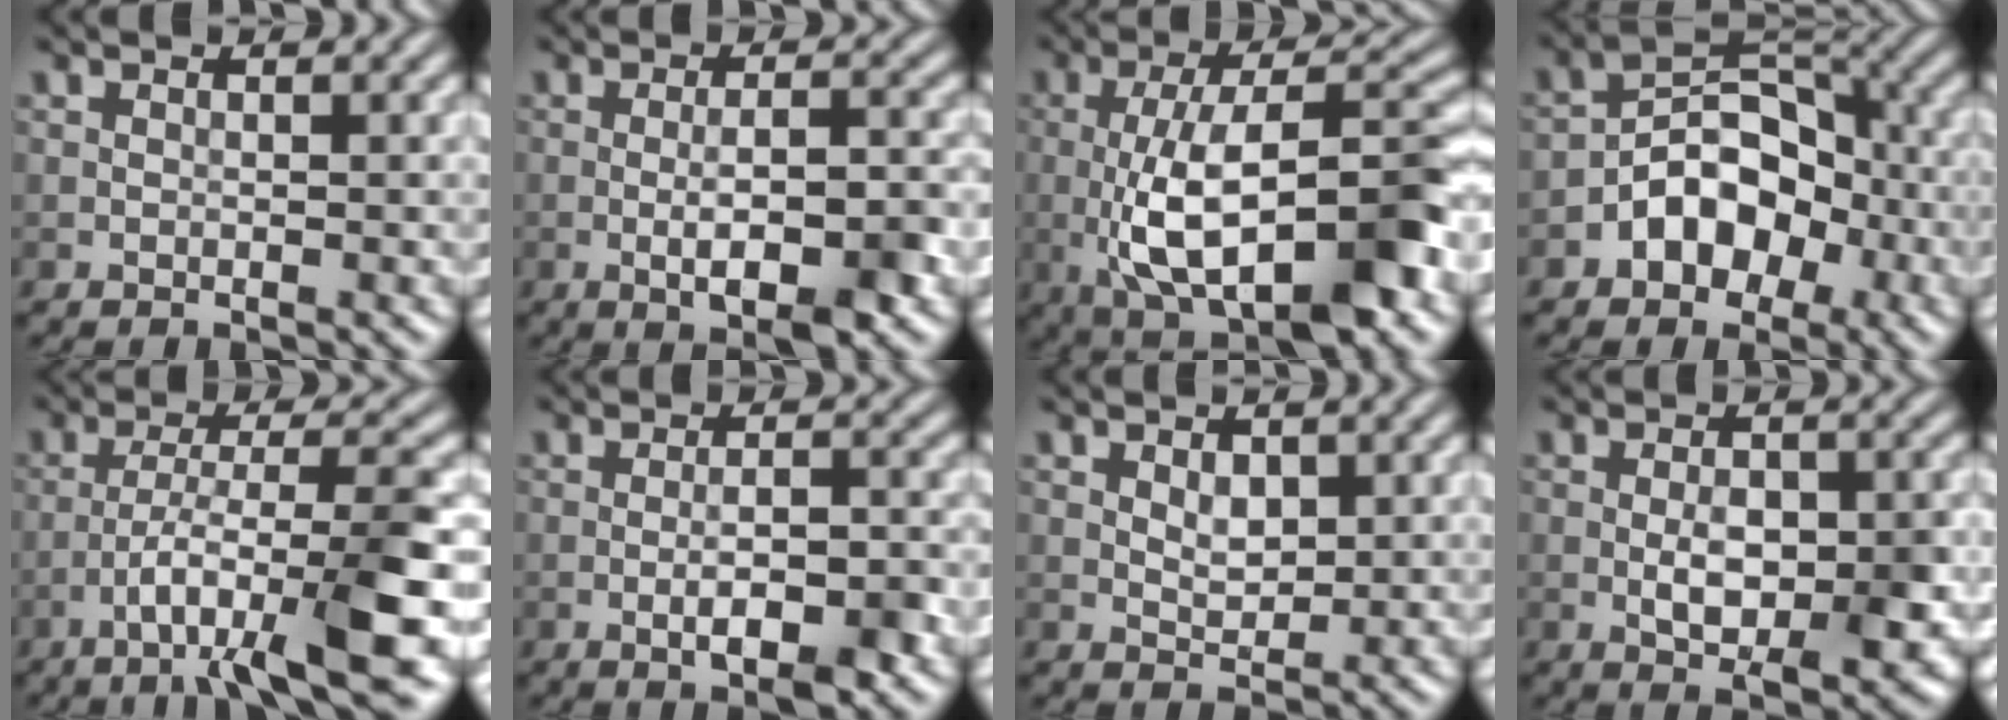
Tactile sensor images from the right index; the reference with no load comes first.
{"total": 5.4, "force": [-1.6, 1.5, 4.9], "torque": [-0.085, -0.001, -0.026]}
{"total": 10.8, "force": [-2.1, 3.8, 9.8], "torque": [-0.159, 0.005, -0.038]}
{"total": 6.2, "force": [-2.5, 4.1, 3.8], "torque": [-0.045, 0.010, -0.045]}
{"total": 9.3, "force": [-4.2, 1.4, 8.1], "torque": [-0.134, 0.009, -0.067]}
{"total": 4.7, "force": [-1.7, 1.4, 4.2], "torque": [-0.073, -0.001, -0.026]}
{"total": 1.7, "force": [0.6, 1.1, 1.1], "torque": [-0.021, -0.003, 0.012]}
{"total": 5.0, "force": [-0.9, 2.4, 4.3], "torque": [-0.073, -0.003, -0.012]}